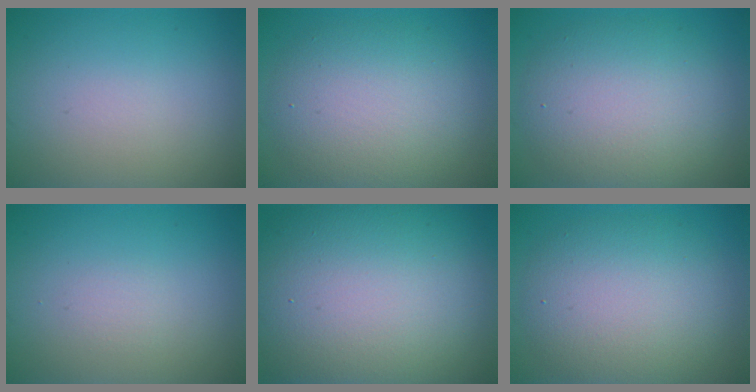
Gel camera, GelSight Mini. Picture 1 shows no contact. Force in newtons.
{"total": 6.8, "press": 6.8, "slide": 0.6}
{"total": 7.6, "press": 7.6, "slide": 0.6}
{"total": 0.7, "press": 0.7, "slide": 0.1}
{"total": 17.1, "press": 17.0, "slide": 1.4}
{"total": 7.3, "press": 7.3, "slide": 0.5}